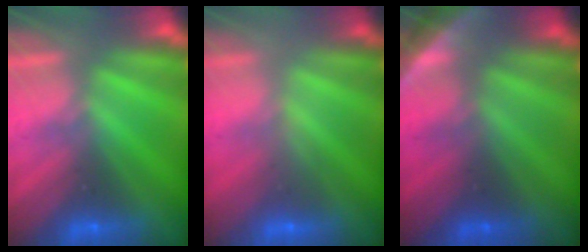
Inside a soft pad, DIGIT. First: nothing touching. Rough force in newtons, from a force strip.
{"total": 2.2}
{"total": 4.7}